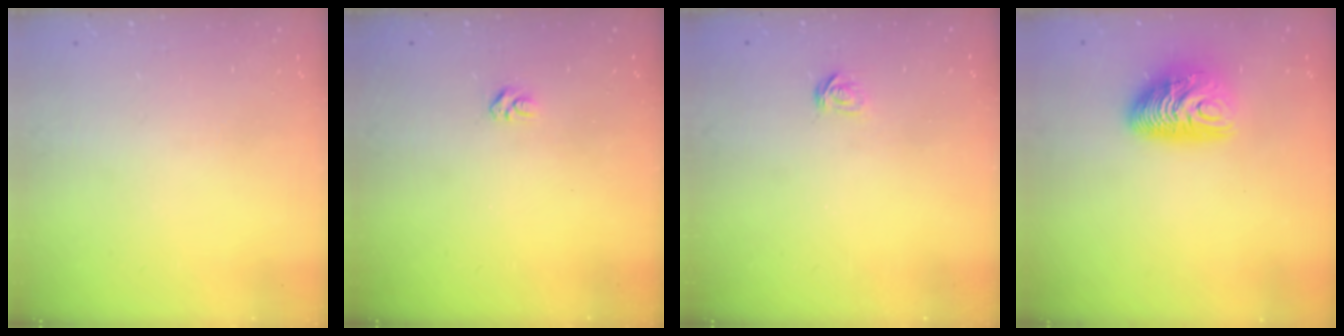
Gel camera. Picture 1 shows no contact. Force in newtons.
{"total": 2.8, "press": 2.8, "slide": 0.4}
{"total": 2.3, "press": 2.3, "slide": 0.2}
{"total": 10.2, "press": 10.2, "slide": 0.7}